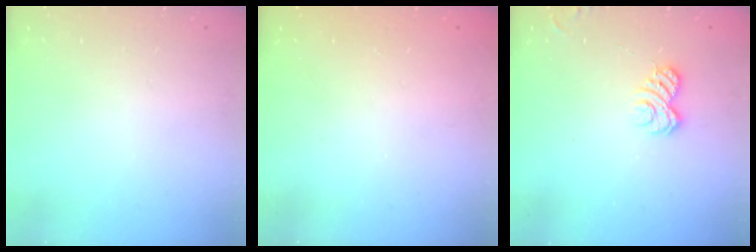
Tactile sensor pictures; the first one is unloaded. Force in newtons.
{"total": 2.3, "press": 2.2, "slide": 0.8}
{"total": 4.7, "press": 4.5, "slide": 1.3}